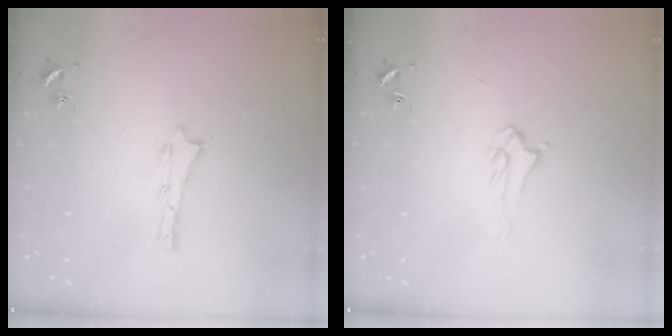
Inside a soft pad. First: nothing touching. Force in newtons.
{"total": 2.5, "press": 2.4, "slide": 0.4}